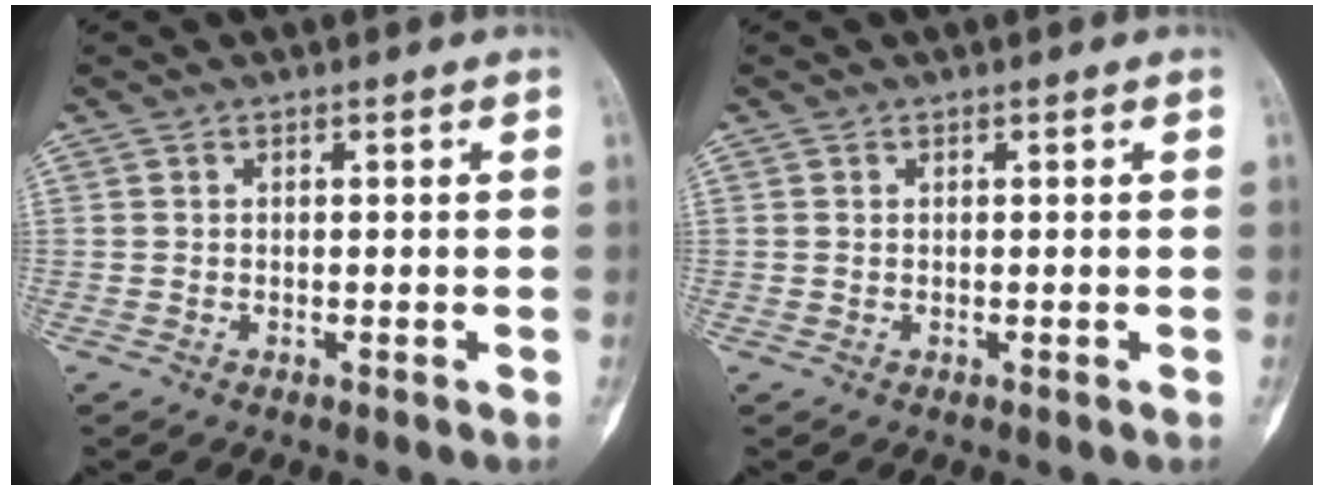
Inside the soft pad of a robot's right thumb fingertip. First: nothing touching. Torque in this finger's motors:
{"motor_torque": [-0.25, 0.02, -0.05, 0.21, -0.07]}